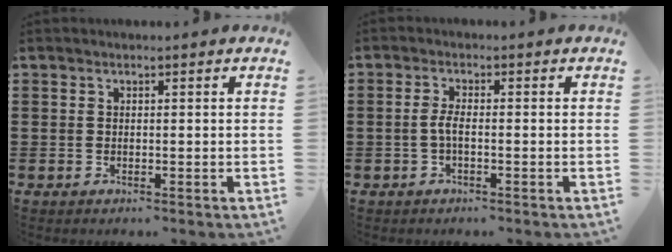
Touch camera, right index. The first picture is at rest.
{"total": 2.5, "force": [-0.7, 0.6, 2.4], "torque": [-0.059, -0.003, -0.019]}